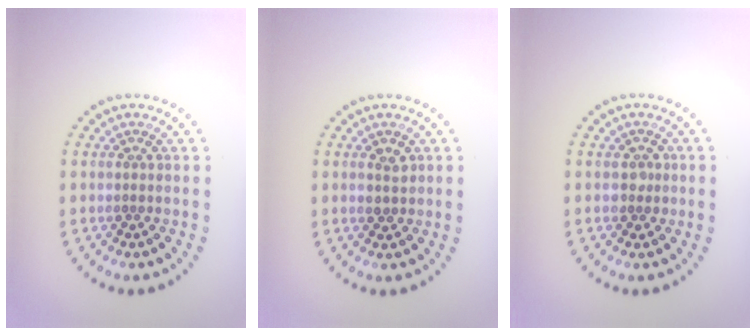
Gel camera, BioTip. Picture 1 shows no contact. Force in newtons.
{"total": 1.5, "press": 1.5, "slide": 0.2}
{"total": 1.2, "press": 1.1, "slide": 0.5}